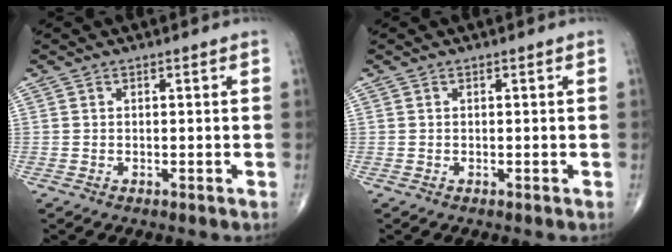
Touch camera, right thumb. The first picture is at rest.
{"total": 0.0}